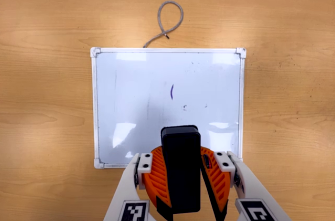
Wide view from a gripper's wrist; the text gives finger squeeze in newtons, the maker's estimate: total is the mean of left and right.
{"total": 10.1, "left": 10.5, "right": 9.6}